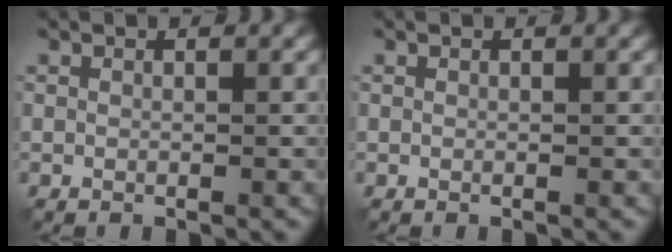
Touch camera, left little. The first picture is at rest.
{"total": 0.0}